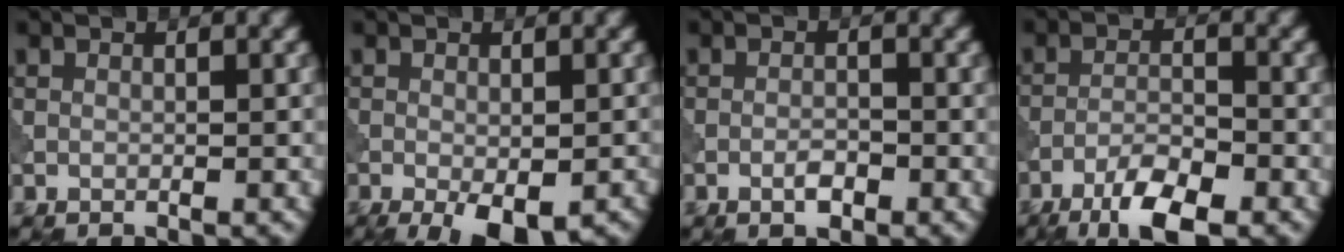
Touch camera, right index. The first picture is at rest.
{"total": 5.4, "force": [-2.7, 2.1, 4.3], "torque": [-0.062, -0.010, -0.032]}
{"total": 1.4, "force": [-0.8, 0.5, 1.0], "torque": [-0.021, 0.003, -0.018]}
{"total": 5.1, "force": [-3.5, 1.3, 3.5], "torque": [-0.068, 0.001, -0.068]}